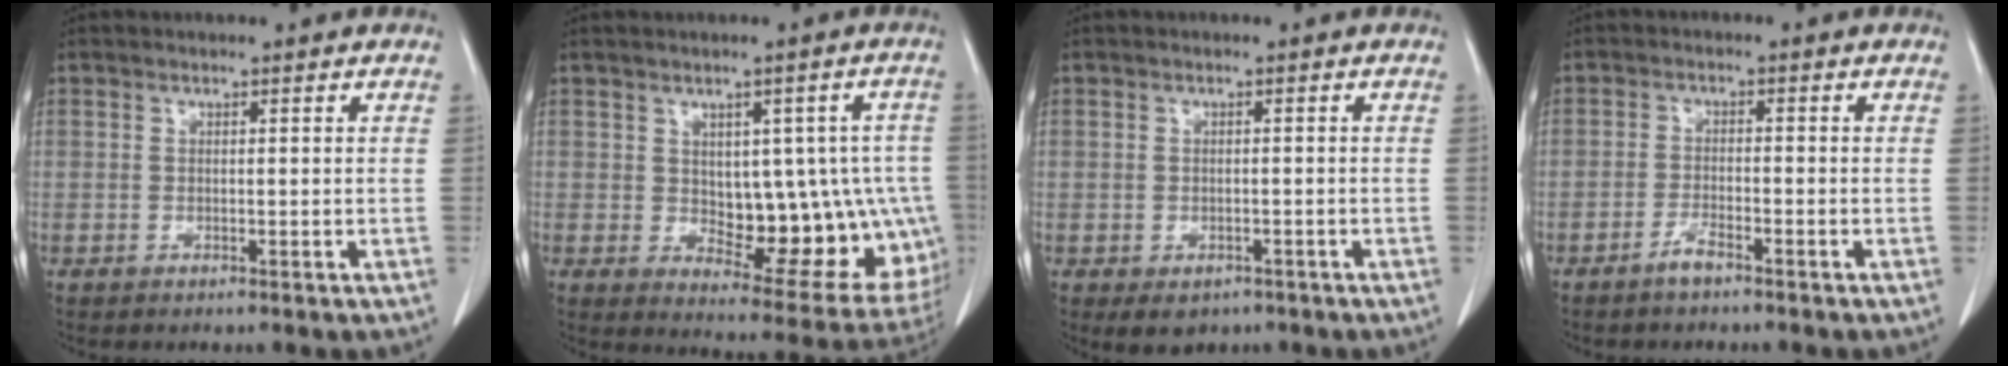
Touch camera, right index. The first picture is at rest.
{"total": 16.0, "force": [-0.6, 8.0, 13.8], "torque": [-0.137, 0.015, 0.018]}
{"total": 3.7, "force": [-2.1, 2.8, 1.3], "torque": [-0.010, 0.001, -0.018]}
{"total": 2.3, "force": [-1.8, 0.2, 1.3], "torque": [-0.031, -0.003, -0.033]}